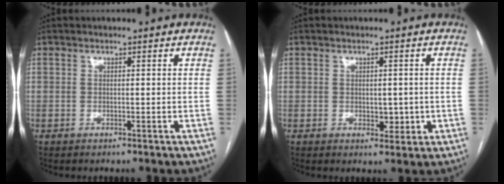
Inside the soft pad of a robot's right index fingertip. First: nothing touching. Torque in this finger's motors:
{"motor_torque": [0.01, 0.09, -0.03, 0.01]}